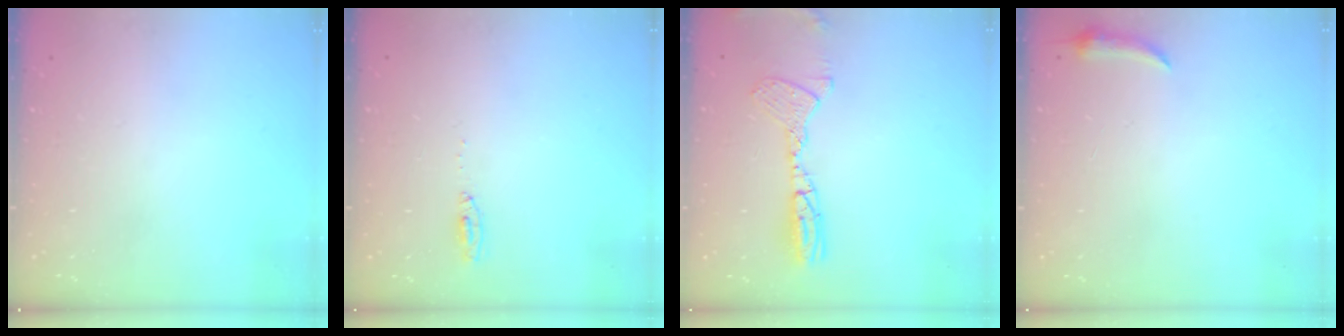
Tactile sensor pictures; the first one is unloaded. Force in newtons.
{"total": 8.0, "press": 4.1, "slide": 6.9}
{"total": 12.0, "press": 11.8, "slide": 2.5}
{"total": 3.8, "press": 3.7, "slide": 0.8}